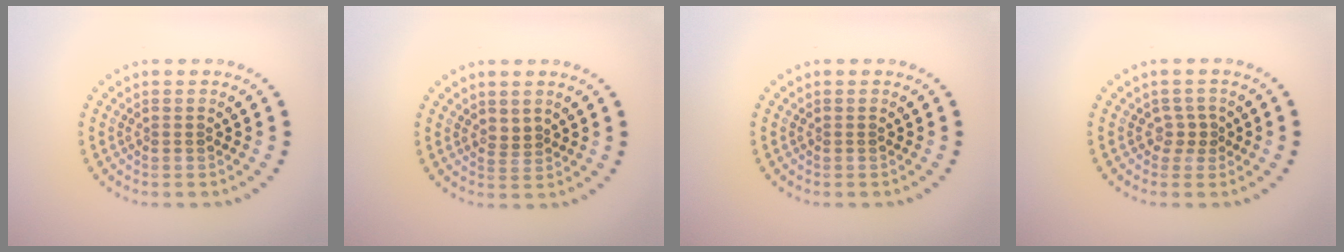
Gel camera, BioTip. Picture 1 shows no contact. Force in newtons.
{"total": 1.0, "press": 0.8, "slide": 0.5}
{"total": 0.0}
{"total": 1.5, "press": 1.1, "slide": 1.0}